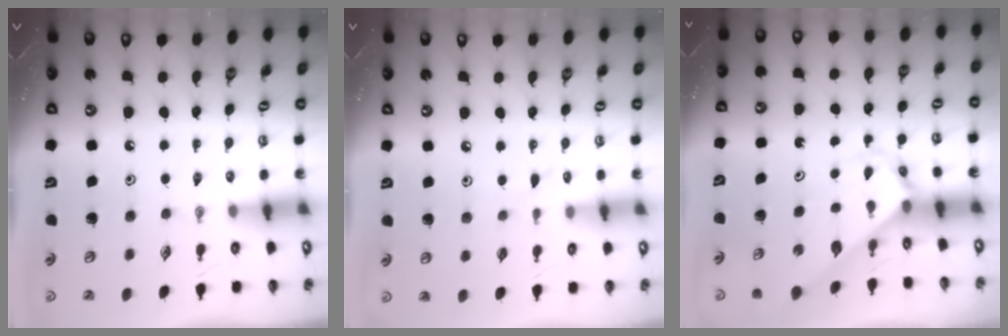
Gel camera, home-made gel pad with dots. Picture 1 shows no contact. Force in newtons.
{"total": 4.8, "press": 4.7, "slide": 0.6}
{"total": 2.8, "press": 2.8, "slide": 0.1}